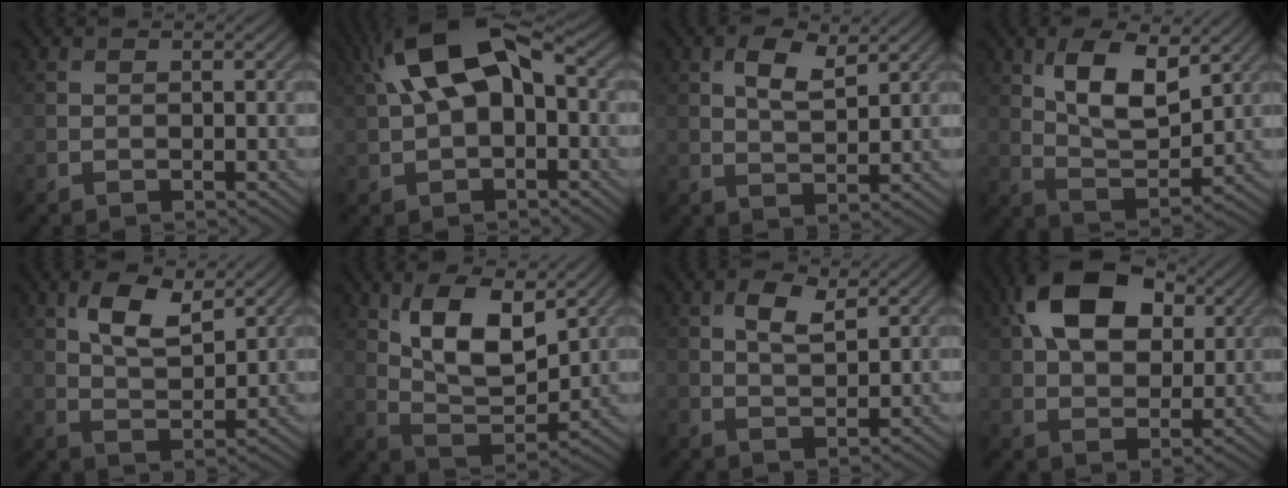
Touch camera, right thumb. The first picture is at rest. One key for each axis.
{"total": 12.6, "fx": 2.8, "fy": 6.6, "fz": 10.4, "tx": -0.205, "ty": 0.024, "tz": 0.043}
{"total": 4.5, "fx": 2.3, "fy": 1.9, "fz": 3.4, "tx": -0.074, "ty": -0.002, "tz": 0.043}
{"total": 10.0, "fx": 4.5, "fy": 4.3, "fz": 7.7, "tx": -0.153, "ty": -0.003, "tz": 0.088}
{"total": 7.0, "fx": 3.7, "fy": 2.9, "fz": 5.1, "tx": -0.105, "ty": -0.001, "tz": 0.072}
{"total": 11.3, "fx": 5.2, "fy": 5.0, "fz": 8.7, "tx": -0.179, "ty": -0.004, "tz": 0.100}
{"total": 3.9, "fx": 1.9, "fy": 1.6, "fz": 3.0, "tx": -0.064, "ty": 0.000, "tz": 0.038}
{"total": 13.3, "fx": 4.9, "fy": 8.2, "fz": 9.3, "tx": -0.186, "ty": 0.025, "tz": 0.083}